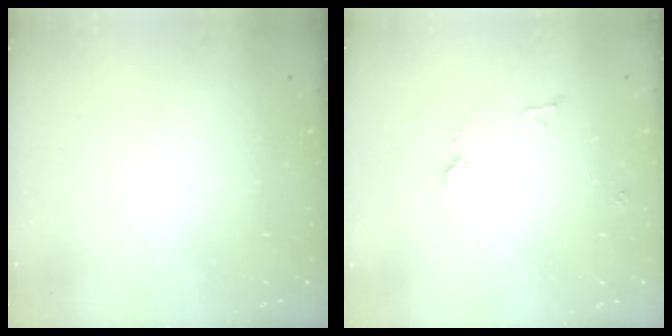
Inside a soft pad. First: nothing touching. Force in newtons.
{"total": 6.8, "press": 6.8, "slide": 0.4}